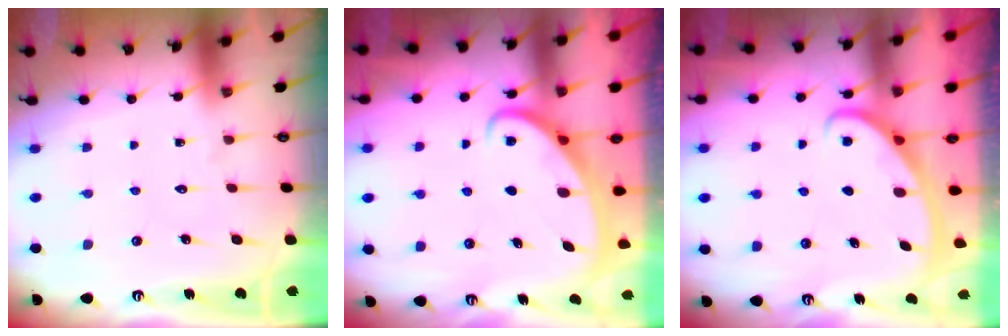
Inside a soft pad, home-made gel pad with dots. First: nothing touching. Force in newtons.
{"total": 2.4, "press": 2.4, "slide": 0.4}
{"total": 3.0, "press": 3.0, "slide": 0.4}